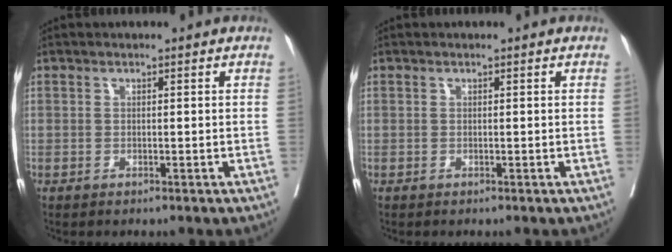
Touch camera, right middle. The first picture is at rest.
{"total": 0.0}